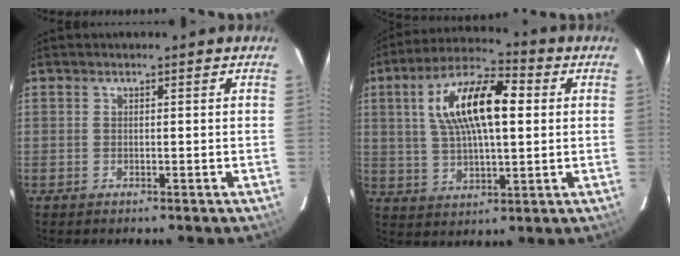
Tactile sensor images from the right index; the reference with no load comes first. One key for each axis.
{"total": 15.6, "fx": 3.6, "fy": 6.0, "fz": 14.0, "tx": -0.256, "ty": 0.025, "tz": 0.060}